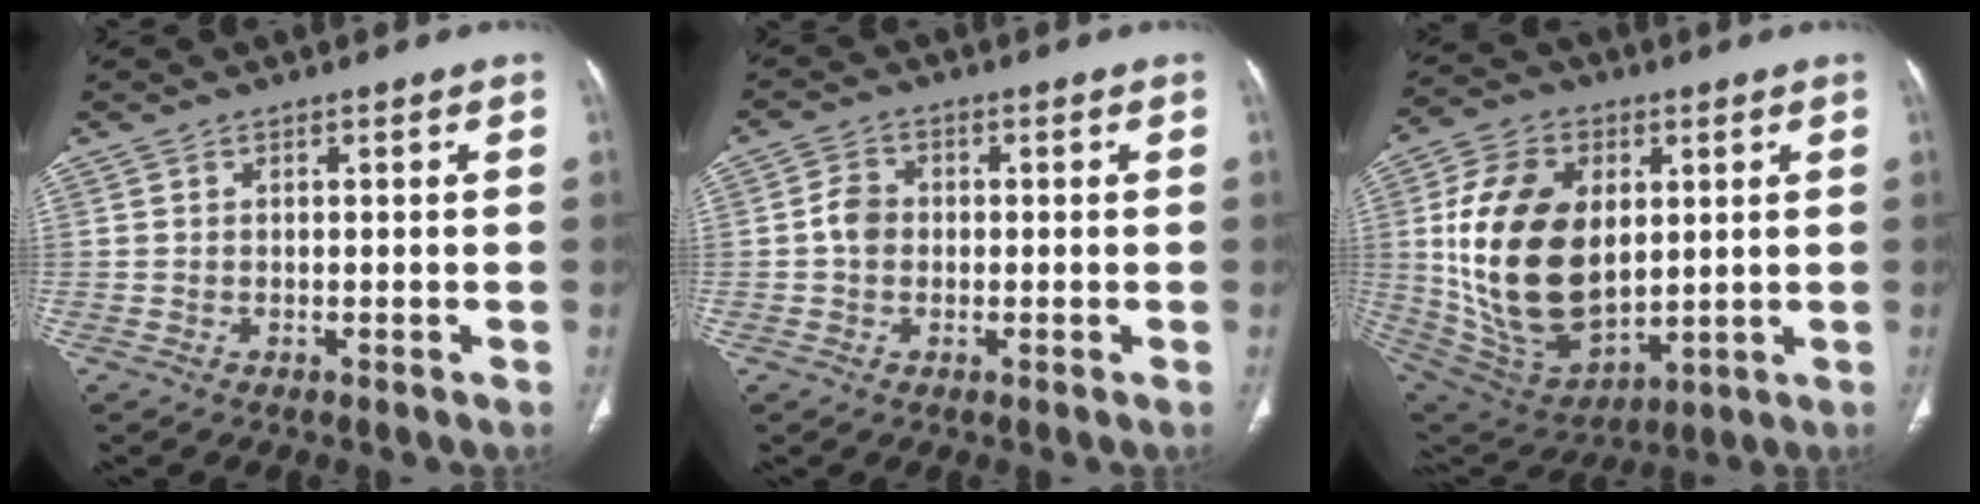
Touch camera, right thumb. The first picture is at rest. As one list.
[{"total": 3.7, "force": [-0.2, 3.1, 2.0], "torque": [-0.028, 0.010, -0.012]}, {"total": 23.1, "force": [2.8, 15.1, 17.3], "torque": [-0.310, -0.015, 0.073]}]